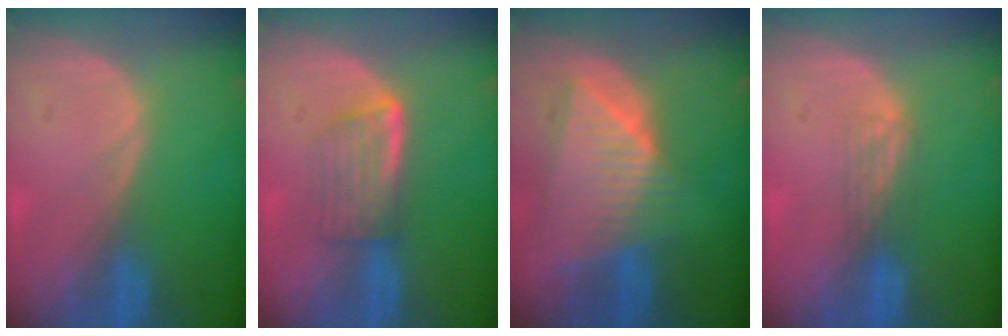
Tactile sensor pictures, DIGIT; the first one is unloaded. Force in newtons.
{"total": 5.8, "press": 5.0, "slide": 2.9}
{"total": 9.0, "press": 7.9, "slide": 4.3}
{"total": 2.2, "press": 1.8, "slide": 1.2}